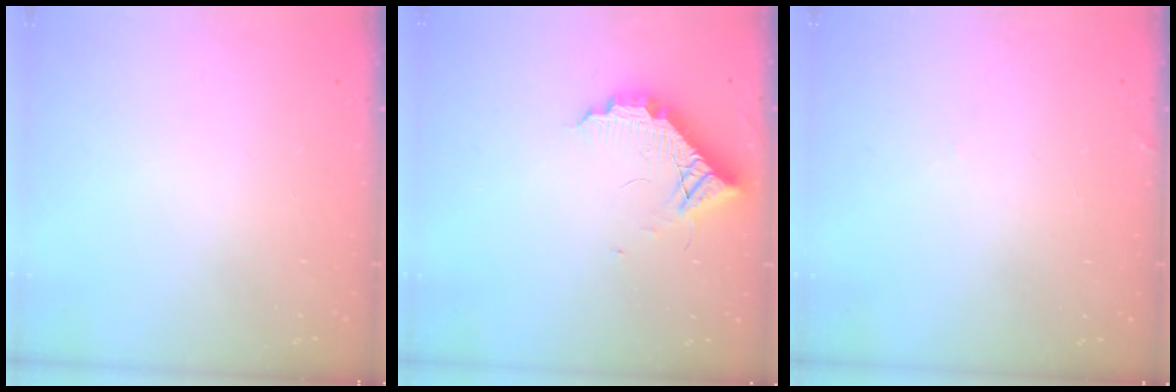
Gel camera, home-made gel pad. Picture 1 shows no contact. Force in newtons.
{"total": 10.2, "press": 10.2, "slide": 0.8}
{"total": 5.0, "press": 5.0, "slide": 0.2}